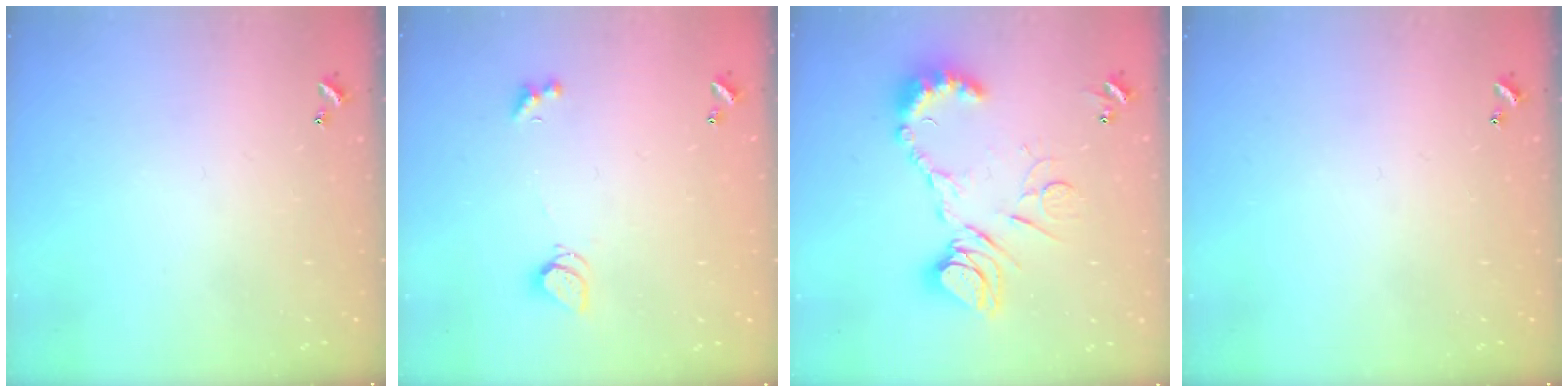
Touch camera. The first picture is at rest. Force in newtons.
{"total": 2.0, "press": 1.9, "slide": 0.5}
{"total": 16.1, "press": 16.0, "slide": 1.8}
{"total": 0.0}